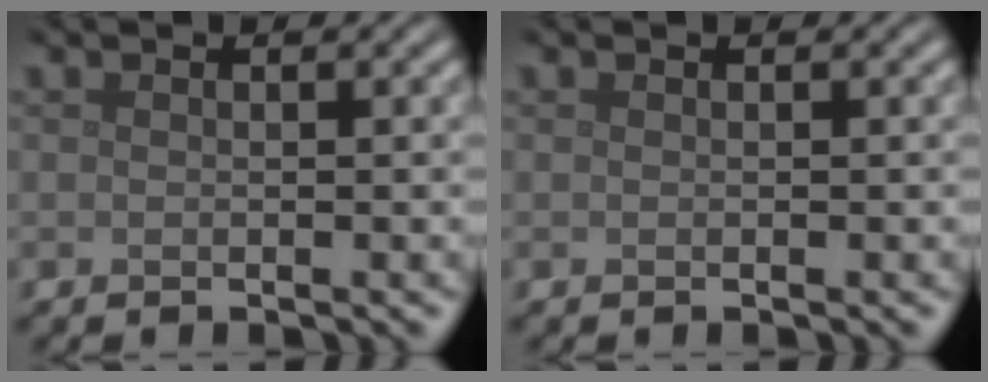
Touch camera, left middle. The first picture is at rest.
{"total": 0.0}